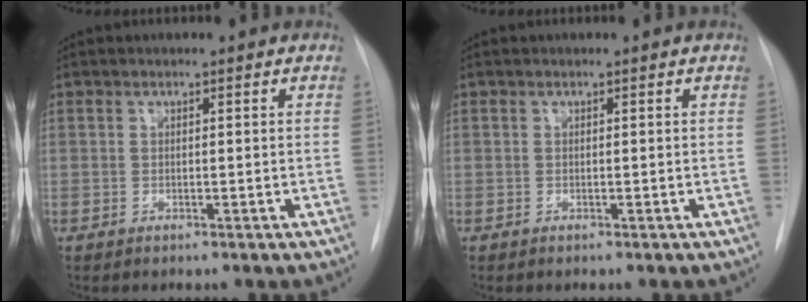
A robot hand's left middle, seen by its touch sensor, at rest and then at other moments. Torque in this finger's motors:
{"motor_torque": [0.00, 0.00, 0.00, 0.00]}